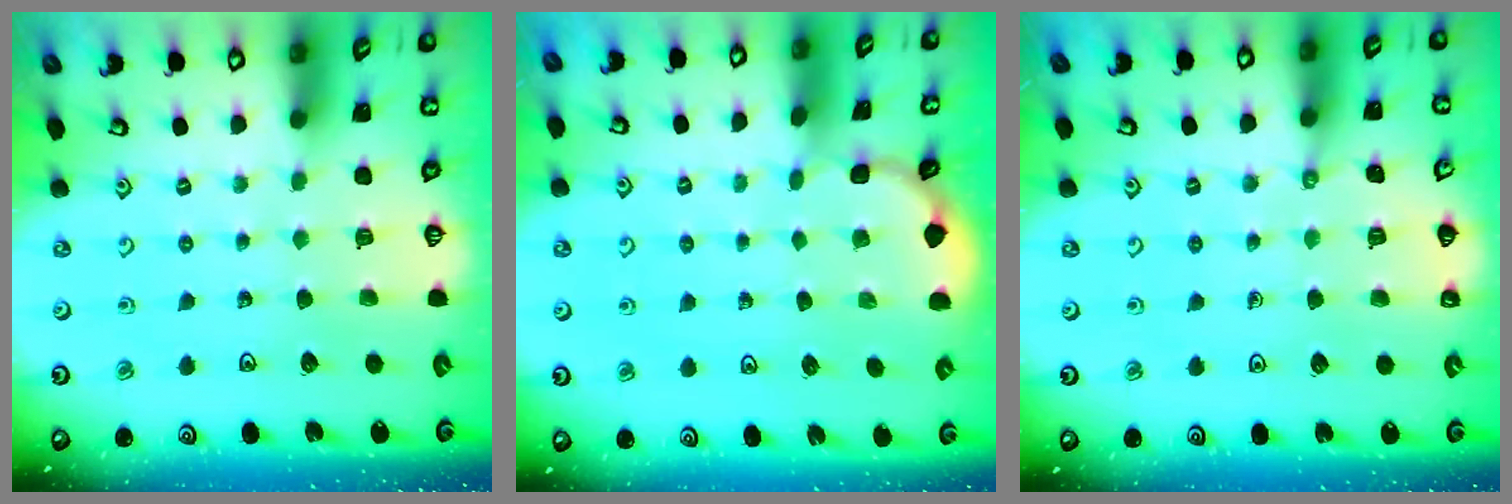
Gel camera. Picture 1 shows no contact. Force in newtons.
{"total": 1.3, "press": 1.3, "slide": 0.1}
{"total": 5.1, "press": 4.8, "slide": 1.6}